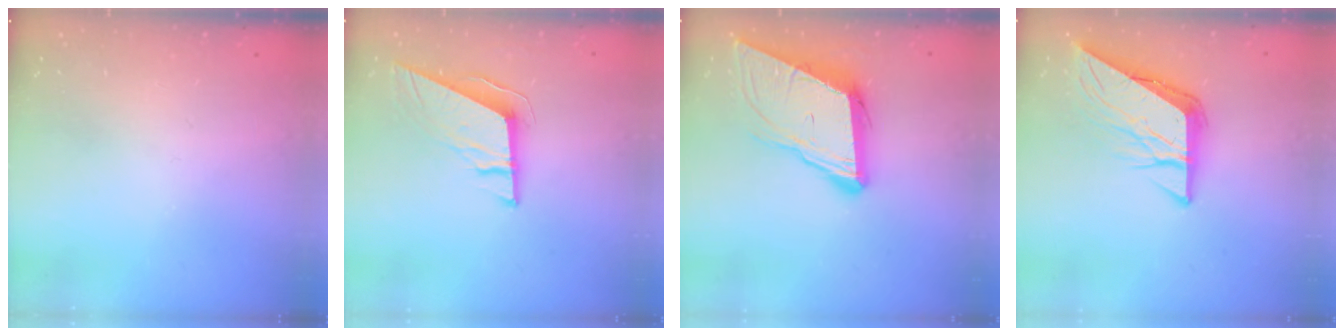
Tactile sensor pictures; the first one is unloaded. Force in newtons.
{"total": 9.9, "press": 9.7, "slide": 2.0}
{"total": 11.7, "press": 11.1, "slide": 3.5}
{"total": 9.3, "press": 9.2, "slide": 1.2}